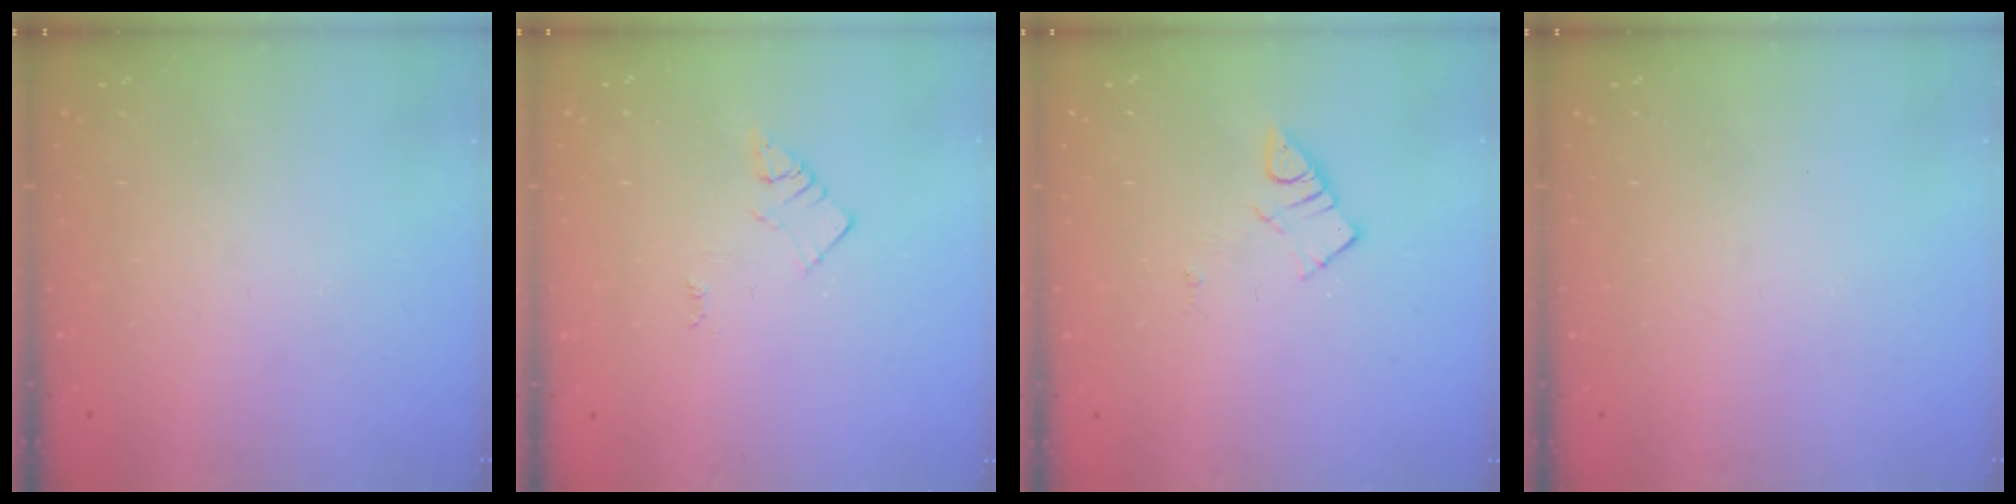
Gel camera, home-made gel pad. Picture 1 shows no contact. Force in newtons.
{"total": 2.1, "press": 2.1, "slide": 0.3}
{"total": 3.8, "press": 3.7, "slide": 0.4}
{"total": 0.0}